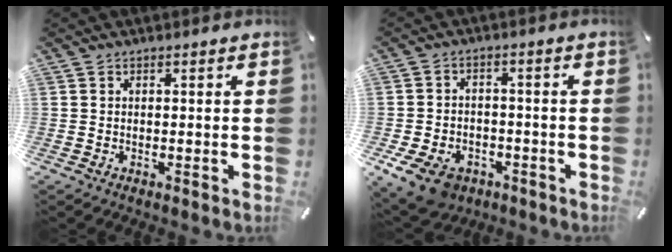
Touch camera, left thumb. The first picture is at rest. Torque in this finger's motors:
{"motor_torque": [0.27, 2.27, 0.91, 0.54, 0.23]}